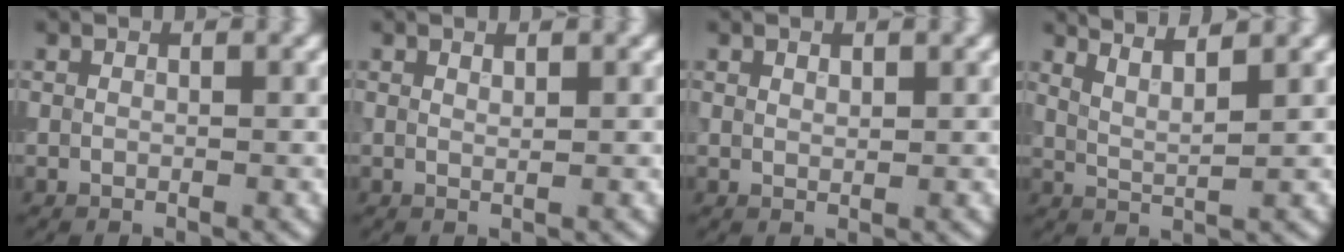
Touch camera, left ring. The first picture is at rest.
{"total": 0.8, "force": [0.5, 0.2, 0.6], "torque": [-0.003, -0.001, 0.008]}
{"total": 0.8, "force": [0.6, 0.3, 0.4], "torque": [-0.009, -0.001, 0.012]}
{"total": 3.9, "force": [3.2, 0.8, 2.1], "torque": [-0.024, 0.011, 0.039]}